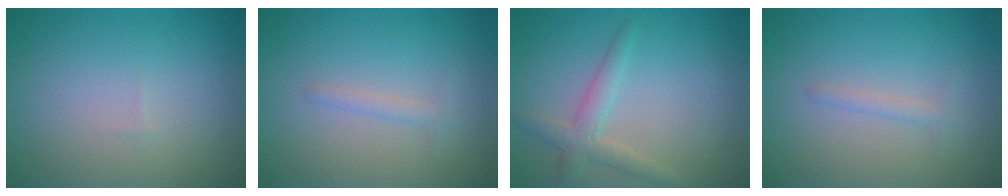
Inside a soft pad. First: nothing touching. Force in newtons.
{"total": 1.0, "press": 1.0, "slide": 0.0}
{"total": 2.6, "press": 2.6, "slide": 0.1}
{"total": 1.0, "press": 1.0, "slide": 0.0}